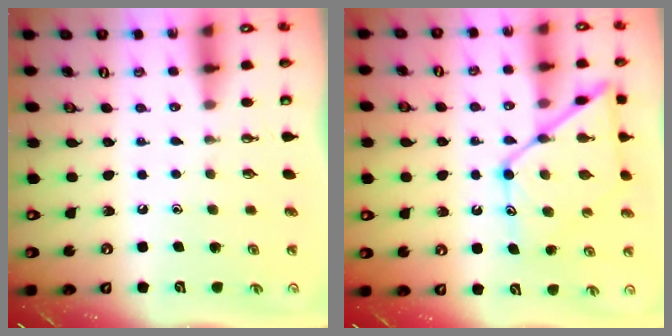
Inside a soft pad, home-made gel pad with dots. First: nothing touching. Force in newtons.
{"total": 16.3, "press": 16.2, "slide": 1.5}